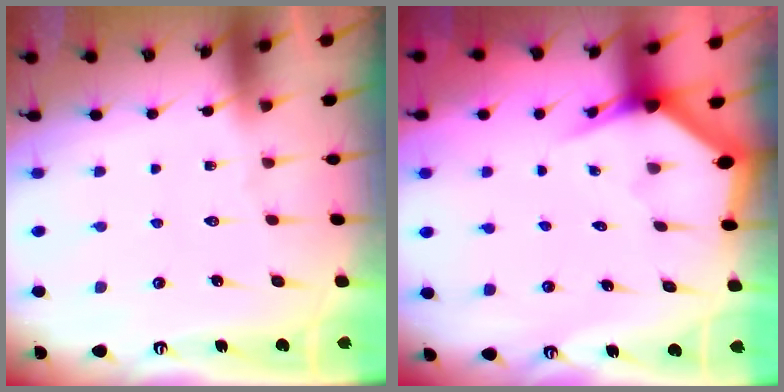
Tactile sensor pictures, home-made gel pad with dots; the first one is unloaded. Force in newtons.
{"total": 2.7, "press": 2.7, "slide": 0.2}